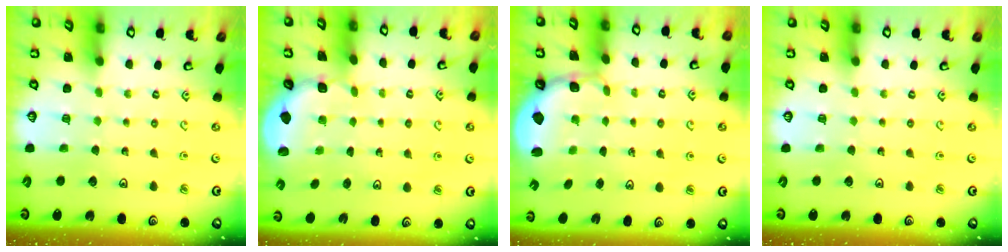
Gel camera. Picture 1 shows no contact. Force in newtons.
{"total": 1.7, "press": 1.5, "slide": 0.7}
{"total": 2.1, "press": 1.4, "slide": 1.6}
{"total": 0.0}